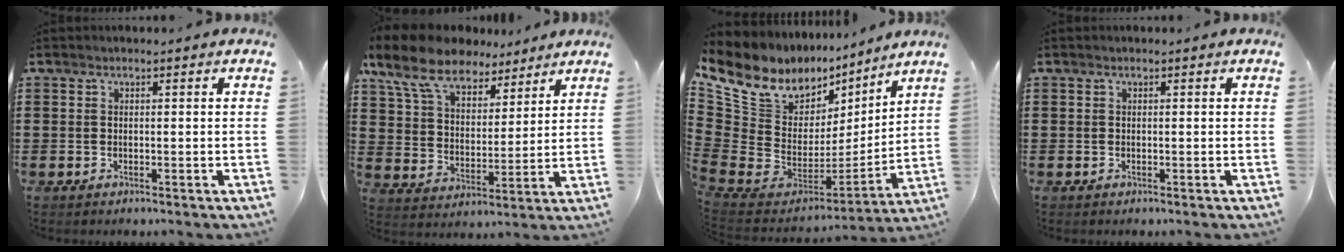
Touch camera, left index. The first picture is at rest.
{"total": 10.8, "force": [8.7, 4.2, 4.8], "torque": [-0.130, -0.025, 0.161]}
{"total": 9.8, "force": [6.3, 6.8, 3.3], "torque": [-0.121, -0.053, 0.112]}
{"total": 0.0}